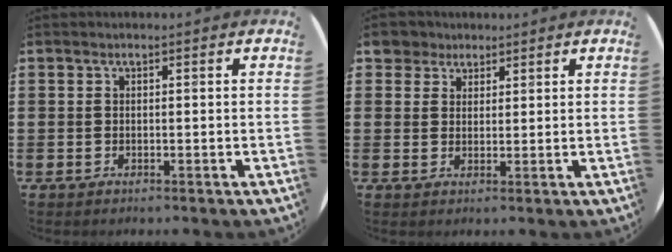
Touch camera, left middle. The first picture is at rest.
{"total": 3.7, "force": [3.0, 2.2, 0.4], "torque": [-0.013, 0.005, 0.055]}